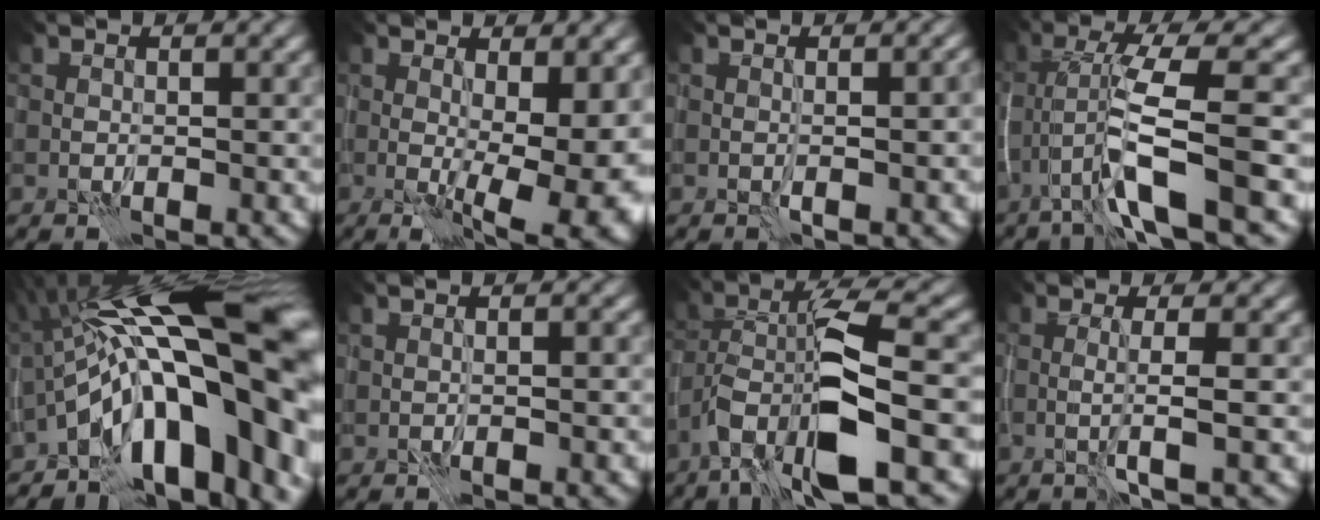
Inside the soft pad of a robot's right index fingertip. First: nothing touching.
{"total": 8.6, "force": [-0.6, 3.0, 8.0], "torque": [-0.101, -0.015, -0.005]}
{"total": 1.7, "force": [-0.4, 0.2, 1.6], "torque": [-0.017, 0.002, -0.004]}
{"total": 7.5, "force": [-3.4, 0.6, 6.7], "torque": [-0.128, 0.005, -0.063]}
{"total": 18.5, "force": [-2.3, 7.7, 16.6], "torque": [-0.231, 0.032, -0.037]}
{"total": 1.1, "force": [-0.6, 0.1, 0.9], "torque": [-0.015, 0.002, -0.008]}
{"total": 9.4, "force": [-4.1, 2.4, 8.1], "torque": [-0.152, 0.007, -0.080]}
{"total": 2.2, "force": [0.0, 0.2, 2.2], "torque": [-0.039, -0.005, -0.008]}